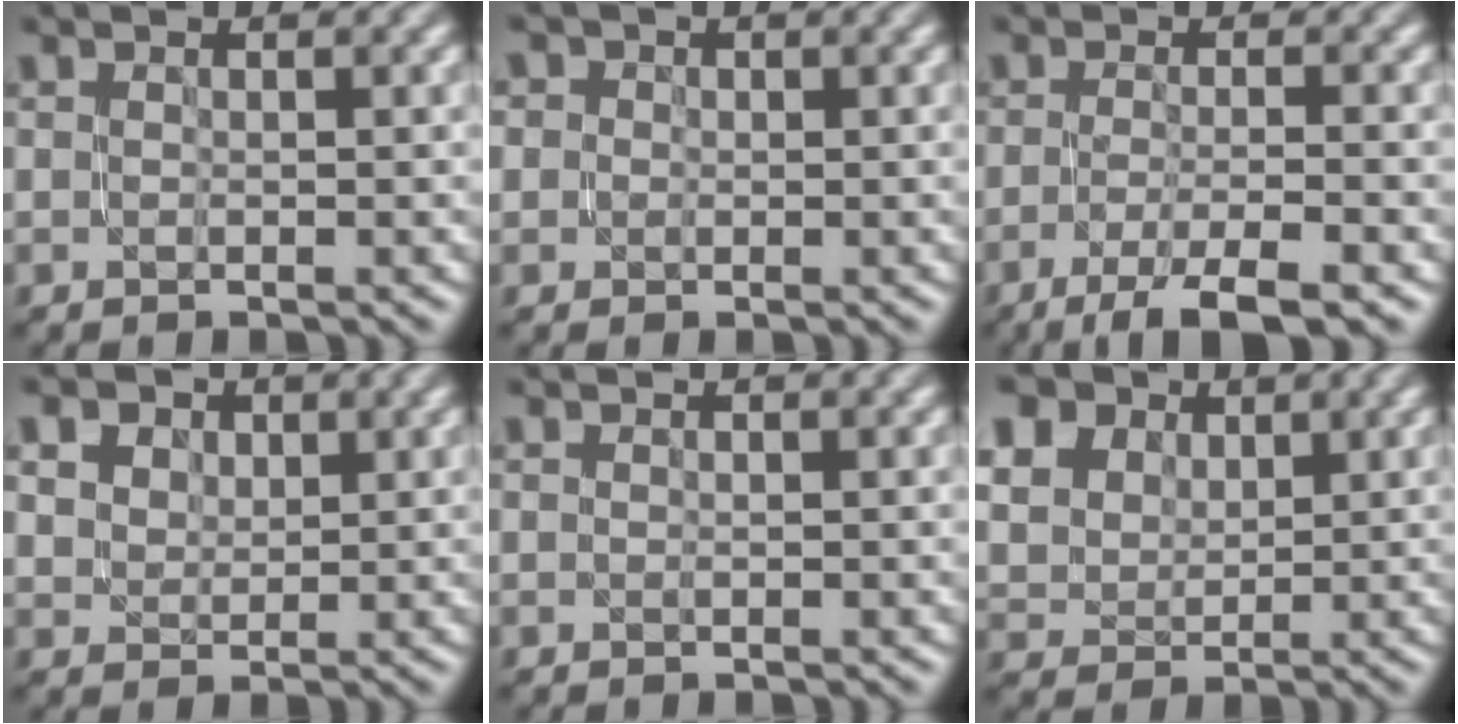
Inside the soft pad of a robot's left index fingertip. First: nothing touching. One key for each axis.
{"total": 2.3, "fx": 1.0, "fy": 1.9, "fz": 0.7, "tx": -0.001, "ty": 0.016, "tz": -0.009}
{"total": 5.0, "fx": -3.0, "fy": 0.9, "fz": 3.9, "tx": -0.064, "ty": -0.003, "tz": -0.058}
{"total": 6.7, "fx": 4.1, "fy": 4.4, "fz": 3.0, "tx": -0.075, "ty": 0.015, "tz": 0.057}
{"total": 0.0}
{"total": 14.2, "fx": 8.1, "fy": 10.0, "fz": 5.9, "tx": -0.192, "ty": 0.038, "tz": 0.148}